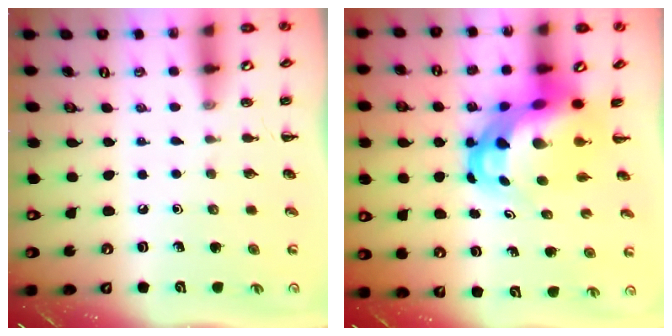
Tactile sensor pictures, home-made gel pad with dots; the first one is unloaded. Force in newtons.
{"total": 10.3, "press": 10.0, "slide": 2.6}